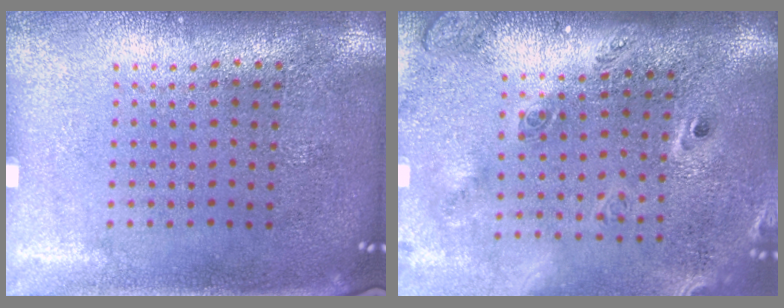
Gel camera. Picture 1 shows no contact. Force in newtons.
{"total": 2.6, "press": 1.9, "slide": 1.8}